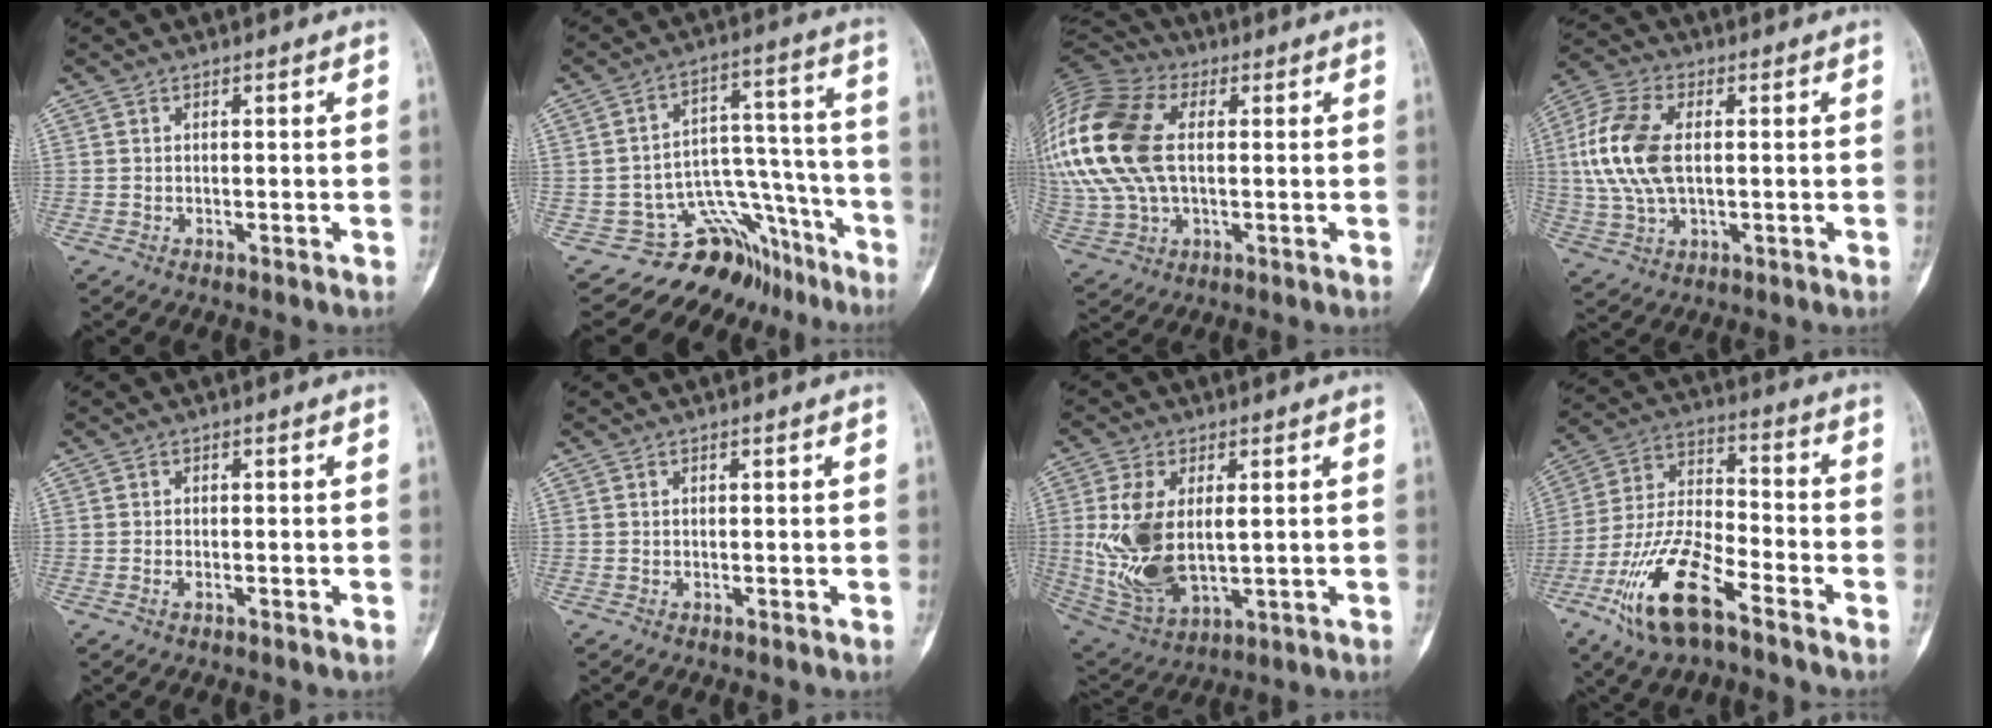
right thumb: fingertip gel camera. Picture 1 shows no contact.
{"total": 12.7, "force": [-10.3, 7.1, 2.2], "torque": [0.021, 0.142, -0.156]}
{"total": 25.4, "force": [3.5, 15.7, 19.6], "torque": [-0.476, 0.018, 0.068]}
{"total": 13.7, "force": [1.2, 7.8, 11.2], "torque": [-0.248, 0.009, 0.023]}
{"total": 0.9, "force": [-0.5, 0.3, 0.7], "torque": [-0.019, 0.005, -0.008]}
{"total": 0.0}
{"total": 15.1, "force": [0.9, 8.3, 12.6], "torque": [-0.255, -0.014, 0.036]}
{"total": 16.9, "force": [-9.6, 5.7, 12.6], "torque": [-0.256, 0.048, -0.183]}